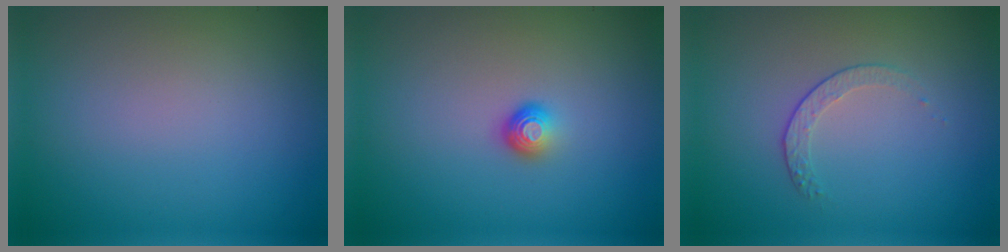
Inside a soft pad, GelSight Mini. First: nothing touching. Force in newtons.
{"total": 1.4, "press": 1.1, "slide": 1.0}
{"total": 1.5, "press": 0.9, "slide": 1.2}